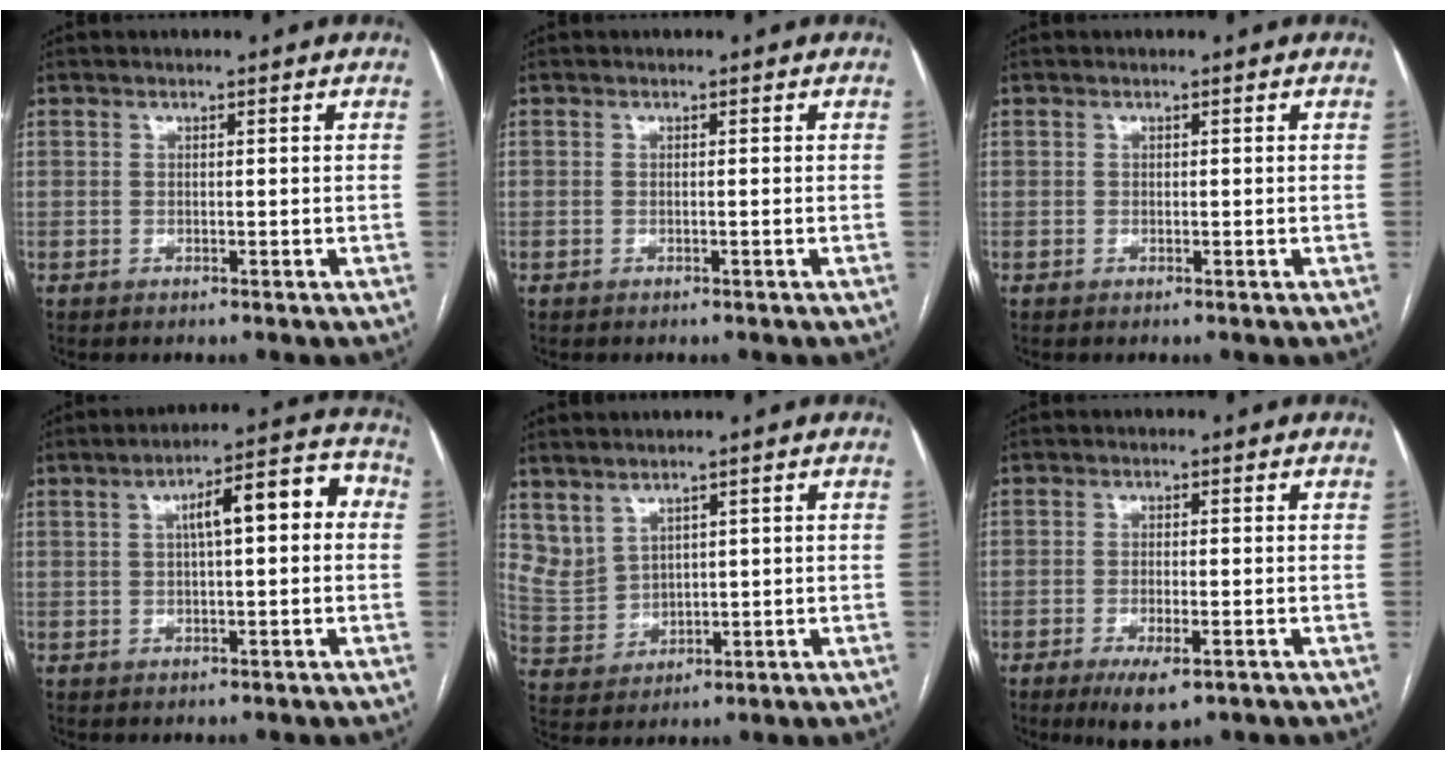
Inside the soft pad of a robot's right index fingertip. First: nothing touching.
{"total": 0.0}
{"total": 0.0}
{"total": 9.0, "force": [1.1, 2.3, 8.6], "torque": [-0.123, 0.042, 0.014]}
{"total": 5.0, "force": [3.6, 3.1, 1.6], "torque": [-0.042, 0.007, 0.093]}
{"total": 5.7, "force": [-3.1, 1.4, 4.6], "torque": [-0.078, -0.012, -0.045]}